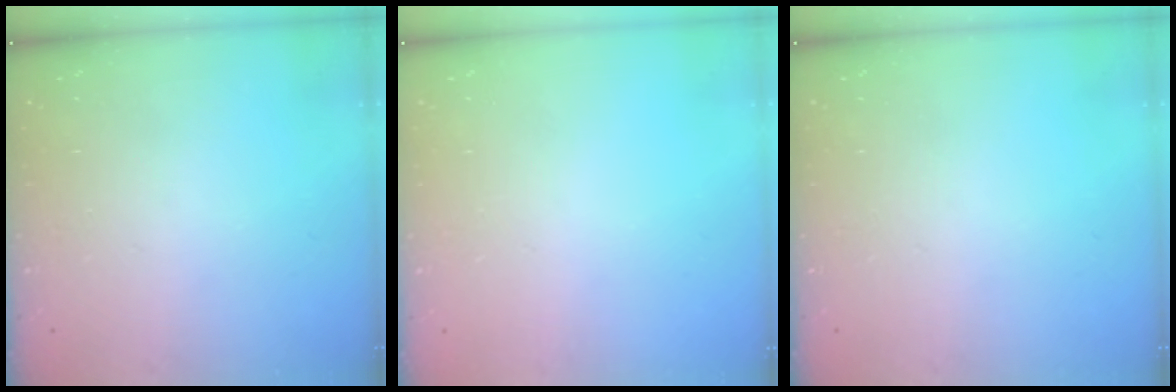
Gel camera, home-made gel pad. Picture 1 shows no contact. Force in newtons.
{"total": 0.0}
{"total": 0.0}